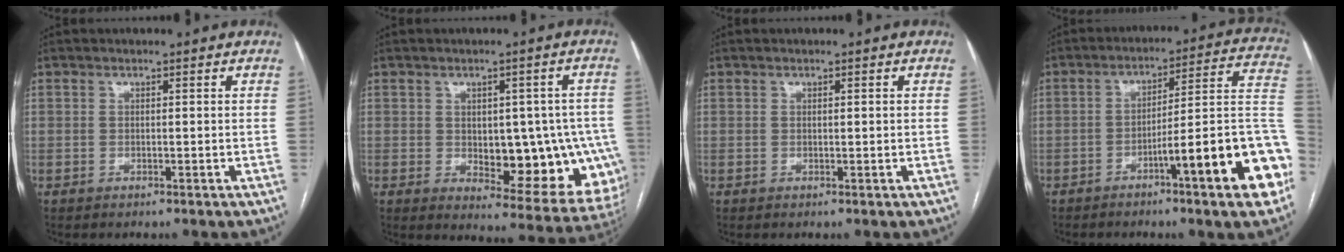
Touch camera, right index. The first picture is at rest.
{"total": 15.4, "force": [-2.1, 7.4, 13.4], "torque": [-0.119, 0.016, -0.005]}
{"total": 0.6, "force": [0.1, 0.0, 0.6], "torque": [-0.009, 0.001, 0.003]}
{"total": 17.9, "force": [-7.3, 0.9, 16.3], "torque": [-0.154, 0.024, -0.102]}